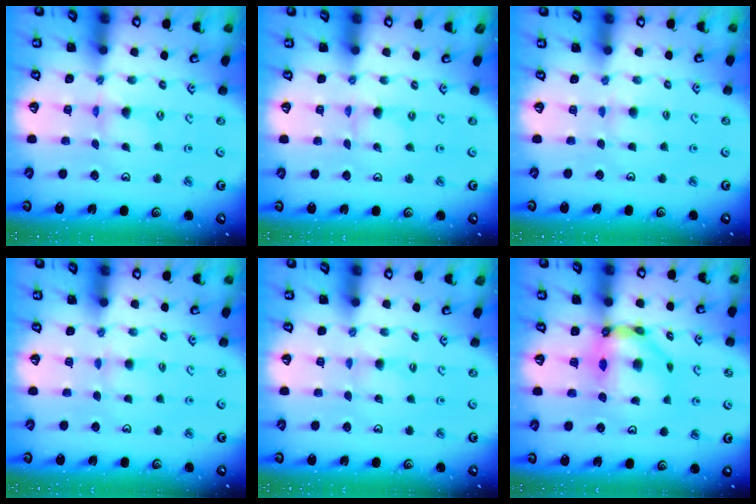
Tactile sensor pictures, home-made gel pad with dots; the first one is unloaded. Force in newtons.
{"total": 0.0}
{"total": 3.0, "press": 3.0, "slide": 0.4}
{"total": 3.0, "press": 3.0, "slide": 0.4}
{"total": 0.0}
{"total": 9.0, "press": 9.0, "slide": 0.8}